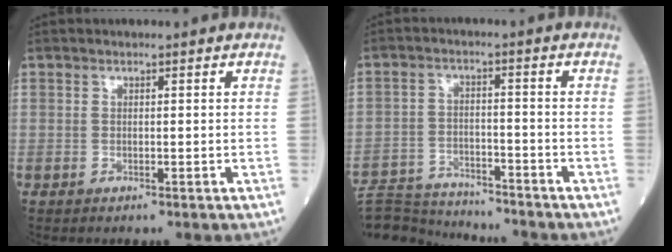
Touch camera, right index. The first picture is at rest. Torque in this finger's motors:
{"motor_torque": [0.01, -0.73, -0.22, -0.22]}